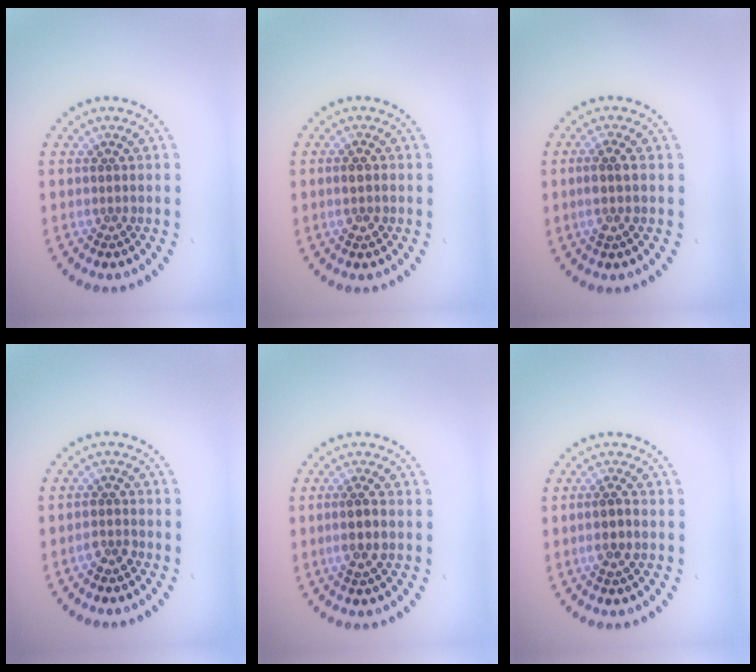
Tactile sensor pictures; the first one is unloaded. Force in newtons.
{"total": 1.4, "press": 1.4, "slide": 0.5}
{"total": 2.0, "press": 1.7, "slide": 0.9}
{"total": 1.2, "press": 1.1, "slide": 0.6}
{"total": 1.7, "press": 1.6, "slide": 0.8}
{"total": 1.6, "press": 1.4, "slide": 0.8}